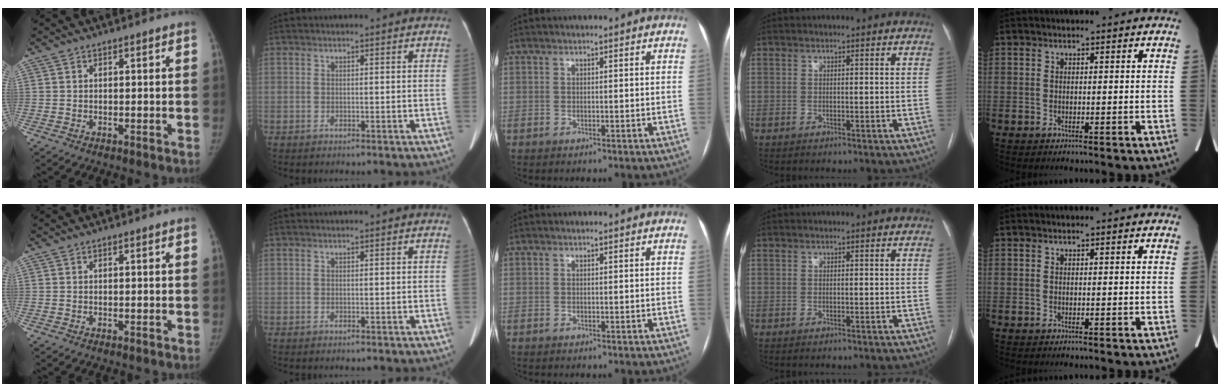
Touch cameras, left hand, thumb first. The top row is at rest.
{}